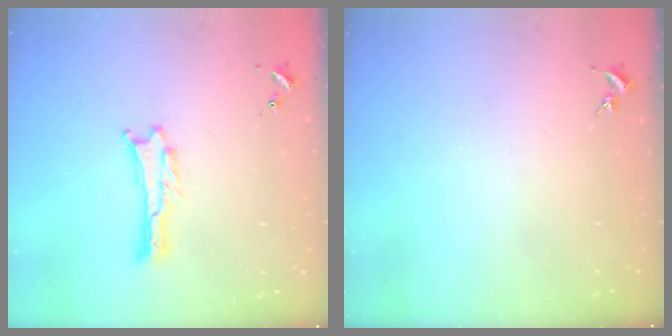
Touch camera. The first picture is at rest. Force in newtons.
{"total": 0.0}